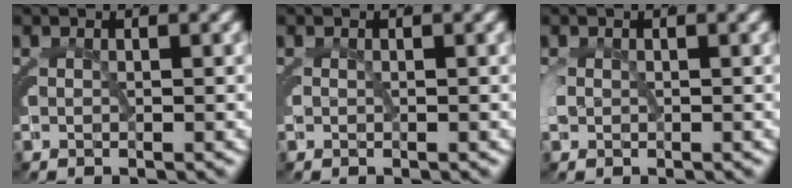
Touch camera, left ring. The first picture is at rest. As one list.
[{"total": 0.0}, {"total": 0.8, "force": [0.0, 0.6, 0.6], "torque": [-0.030, -0.004, 0.006]}]